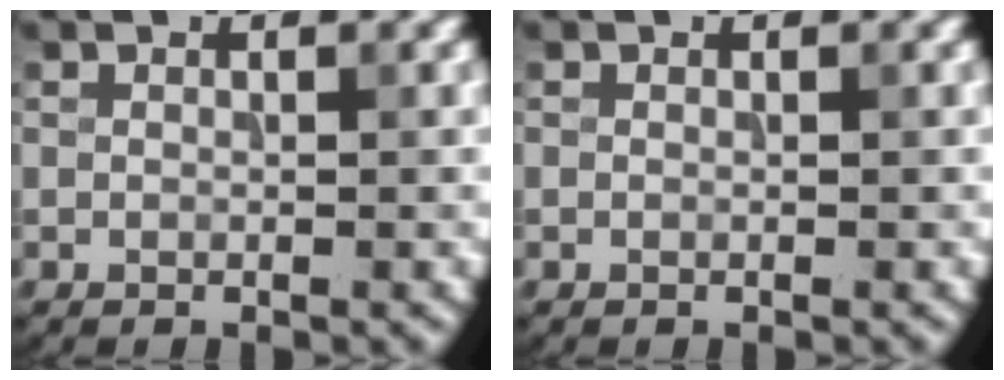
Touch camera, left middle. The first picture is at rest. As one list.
[{"total": 0.0}]